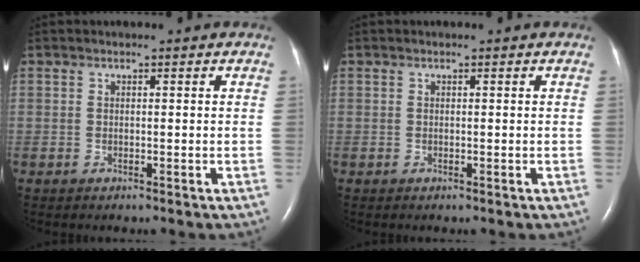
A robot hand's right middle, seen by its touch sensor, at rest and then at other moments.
{"total": 0.0}